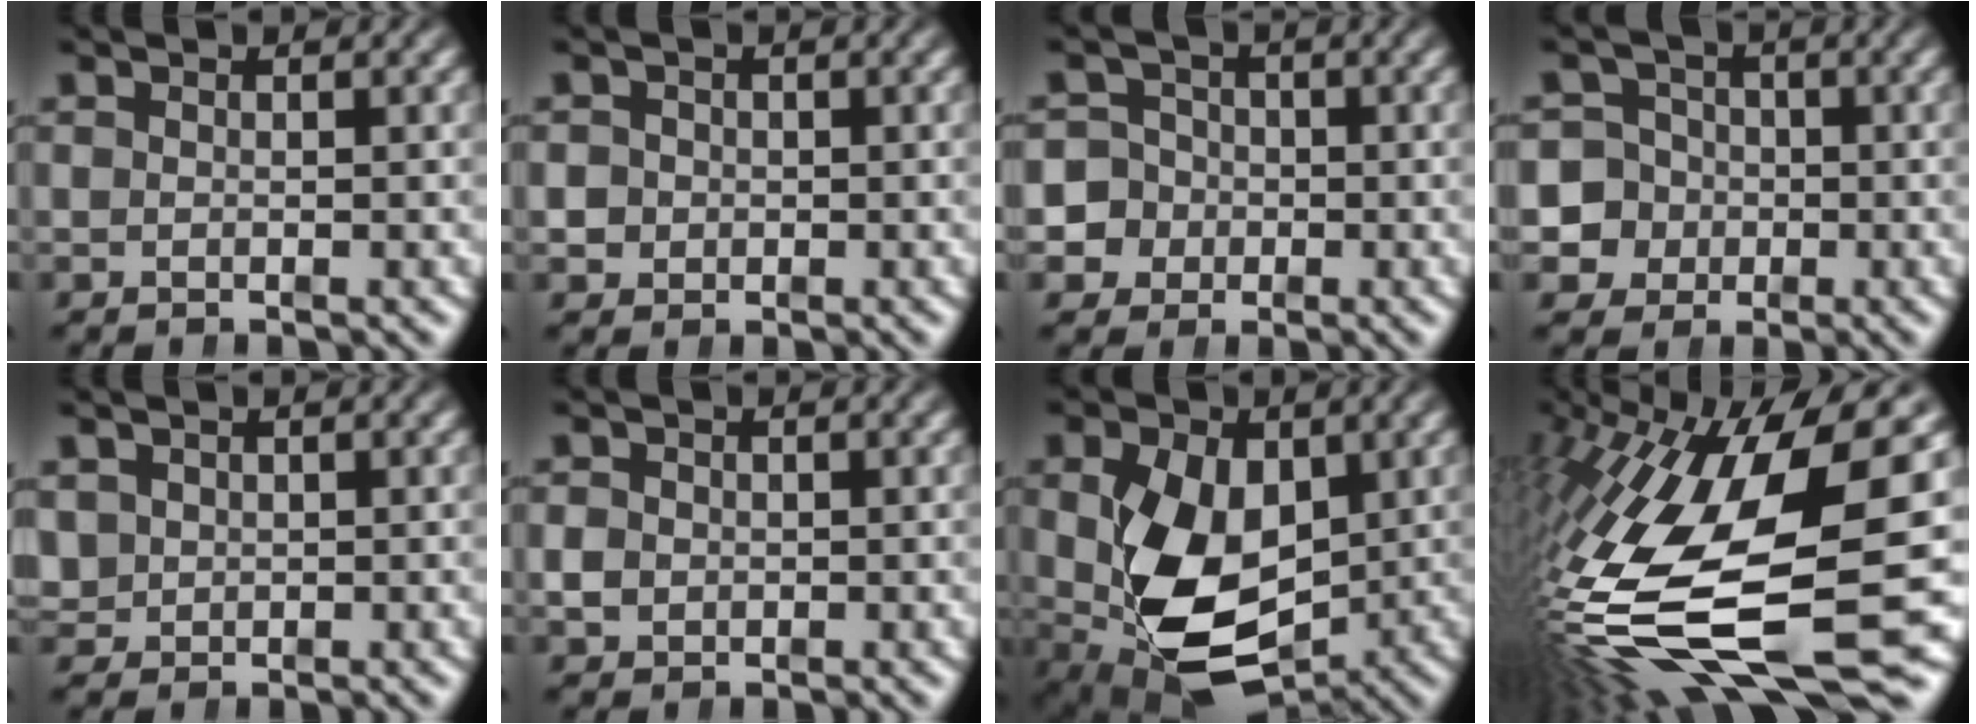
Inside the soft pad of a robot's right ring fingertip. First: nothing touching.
{"total": 2.9, "force": [-0.5, 2.8, 0.7], "torque": [-0.027, -0.011, -0.007]}
{"total": 10.1, "force": [-2.4, 9.5, 2.6], "torque": [-0.086, -0.045, -0.040]}
{"total": 11.3, "force": [-2.7, 10.6, 2.9], "torque": [-0.093, -0.050, -0.045]}
{"total": 3.4, "force": [0.3, 3.2, 1.1], "torque": [-0.047, -0.017, 0.016]}
{"total": 1.5, "force": [-0.3, 1.4, 0.7], "torque": [-0.019, -0.008, 0.001]}
{"total": 11.1, "force": [-1.6, 7.3, 8.1], "torque": [-0.173, -0.056, -0.002]}
{"total": 17.8, "force": [-2.7, 8.2, 15.5], "torque": [-0.287, -0.040, -0.015]}